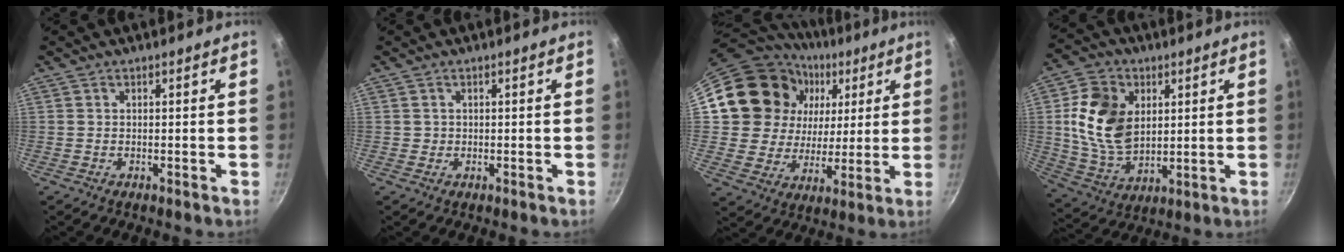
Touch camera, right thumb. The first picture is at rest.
{"total": 0.6, "force": [0.1, 0.6, 0.0], "torque": [0.005, 0.001, 0.001]}
{"total": 20.8, "force": [8.0, 16.9, 9.1], "torque": [-0.148, -0.004, 0.146]}
{"total": 15.2, "force": [2.9, 10.8, 10.3], "torque": [-0.173, -0.011, 0.062]}